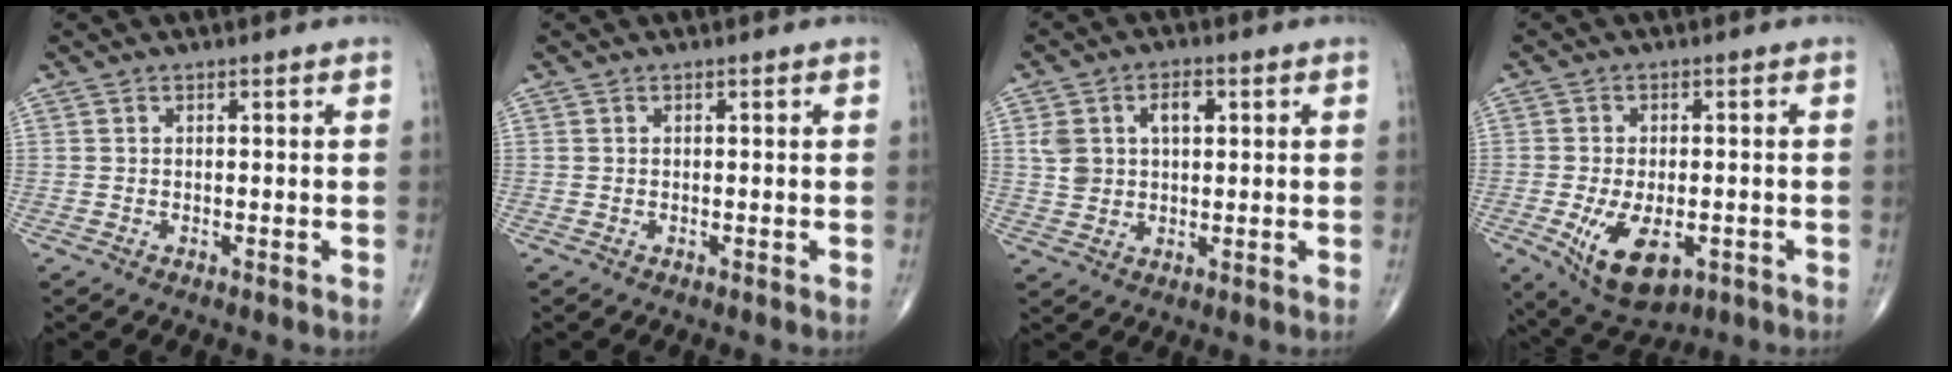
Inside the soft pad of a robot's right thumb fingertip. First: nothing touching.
{"total": 0.0}
{"total": 7.3, "force": [2.0, 4.8, 5.0], "torque": [-0.077, 0.006, 0.040]}
{"total": 10.8, "force": [-3.5, 5.7, 8.5], "torque": [-0.141, -0.004, -0.043]}